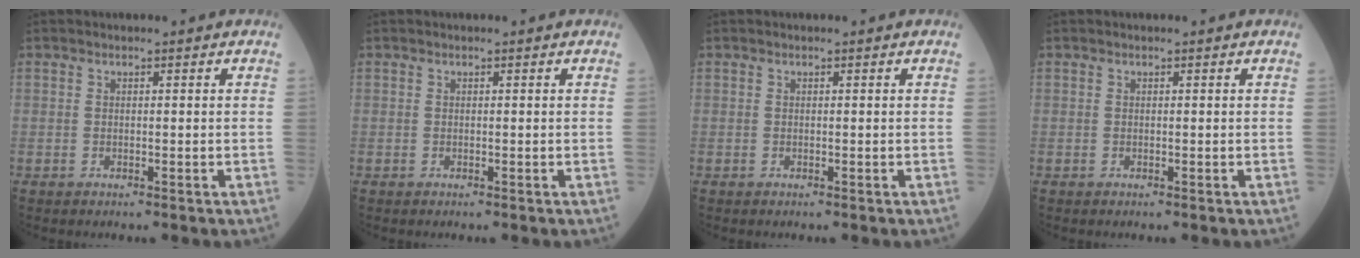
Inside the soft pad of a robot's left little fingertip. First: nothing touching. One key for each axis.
{"total": 0.0}
{"total": 0.0}
{"total": 0.0}